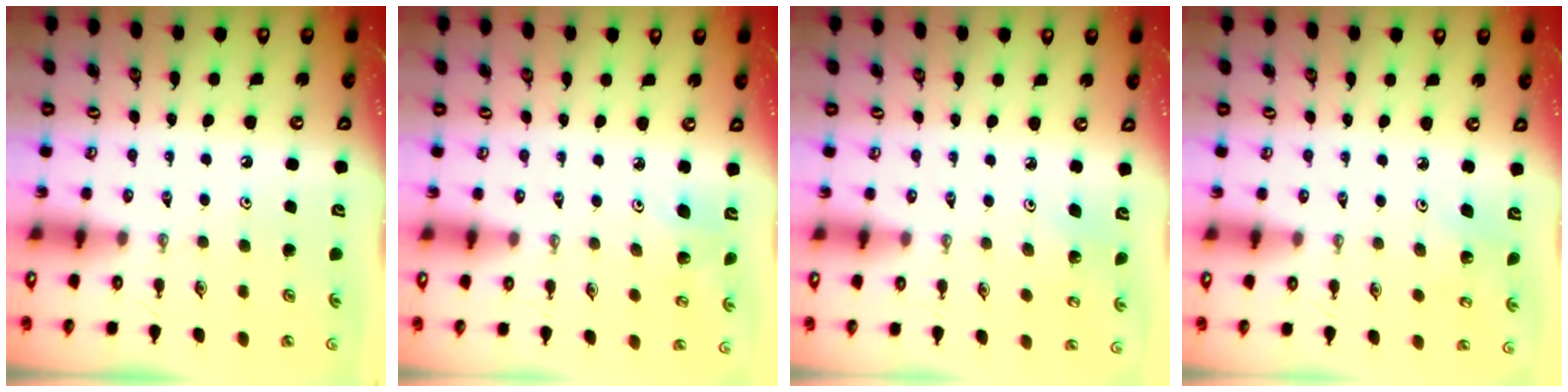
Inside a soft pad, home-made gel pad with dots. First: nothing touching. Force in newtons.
{"total": 5.6, "press": 5.5, "slide": 0.8}
{"total": 1.7, "press": 1.7, "slide": 0.1}
{"total": 2.0, "press": 2.0, "slide": 0.1}